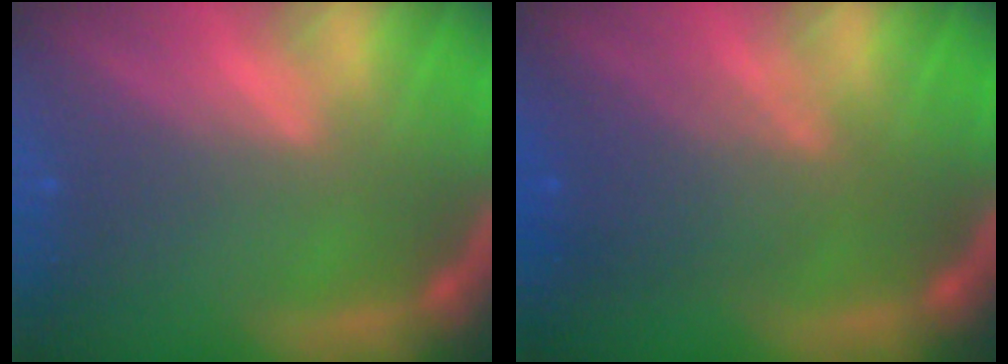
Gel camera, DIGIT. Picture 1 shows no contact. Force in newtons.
{"total": 5.1}